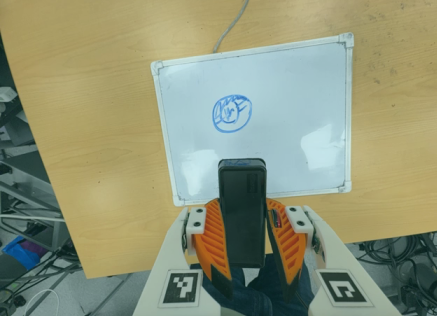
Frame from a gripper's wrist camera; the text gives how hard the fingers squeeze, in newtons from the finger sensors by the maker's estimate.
{"total": 10.7, "left": 8.7, "right": 12.7}